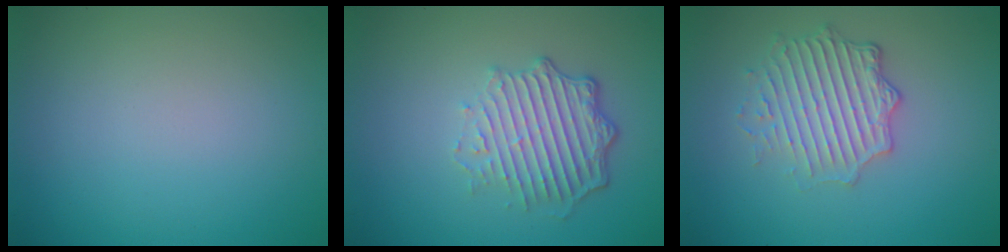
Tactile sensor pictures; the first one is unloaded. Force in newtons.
{"total": 4.9, "press": 3.6, "slide": 3.4}
{"total": 4.5, "press": 3.5, "slide": 2.9}